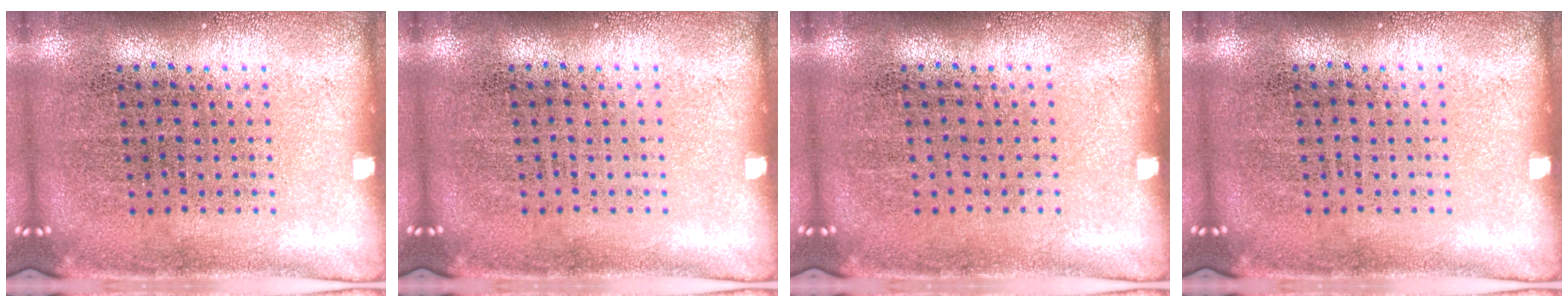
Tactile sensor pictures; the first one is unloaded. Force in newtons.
{"total": 0.0}
{"total": 0.0}
{"total": 0.0}